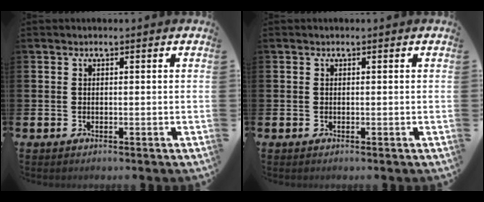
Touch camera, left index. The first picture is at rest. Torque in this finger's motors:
{"motor_torque": [-0.05, 0.05, -0.01, 0.01]}